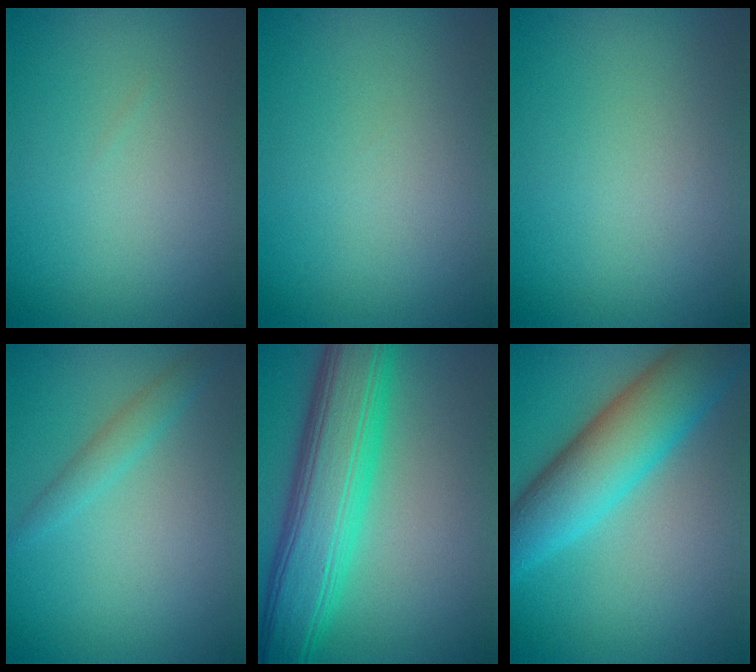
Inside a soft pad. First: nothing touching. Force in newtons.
{"total": 0.0}
{"total": 0.0}
{"total": 1.7, "press": 1.7, "slide": 0.1}
{"total": 9.2, "press": 9.2, "slide": 0.1}
{"total": 8.8, "press": 8.8, "slide": 0.2}